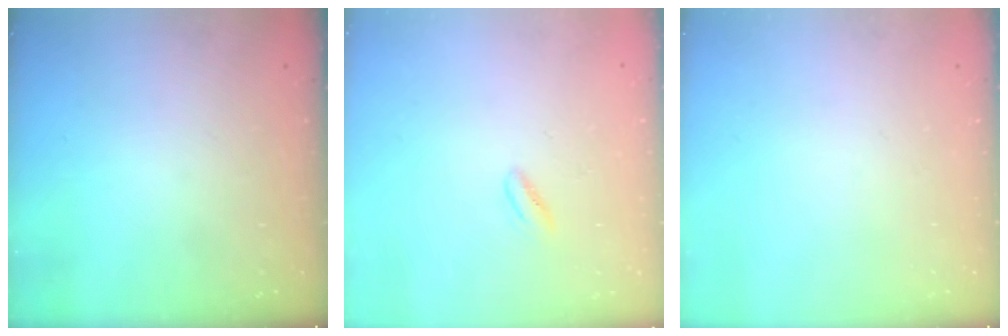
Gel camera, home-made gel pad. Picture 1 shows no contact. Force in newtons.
{"total": 2.9, "press": 2.7, "slide": 1.1}
{"total": 0.0}